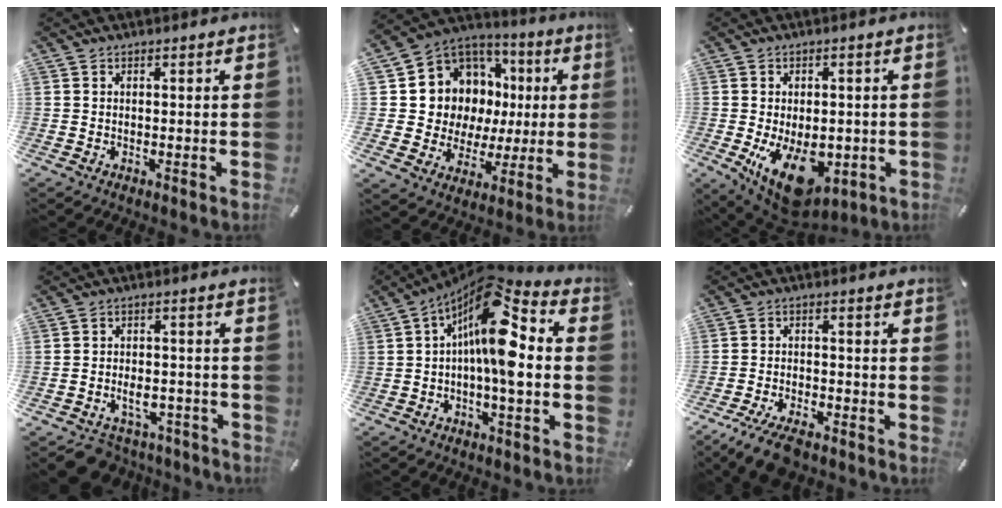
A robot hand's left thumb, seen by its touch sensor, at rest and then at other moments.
{"total": 11.3, "force": [2.6, 10.8, 2.3], "torque": [-0.048, -0.044, 0.070]}
{"total": 13.2, "force": [-4.2, 8.2, 9.5], "torque": [-0.148, 0.007, -0.067]}
{"total": 6.7, "force": [-3.5, 4.8, 3.0], "torque": [-0.045, 0.027, -0.057]}
{"total": 15.7, "force": [2.0, 5.4, 14.5], "torque": [-0.266, -0.021, 0.029]}
{"total": 7.7, "force": [-6.0, 2.9, 4.0], "torque": [-0.079, 0.024, -0.112]}